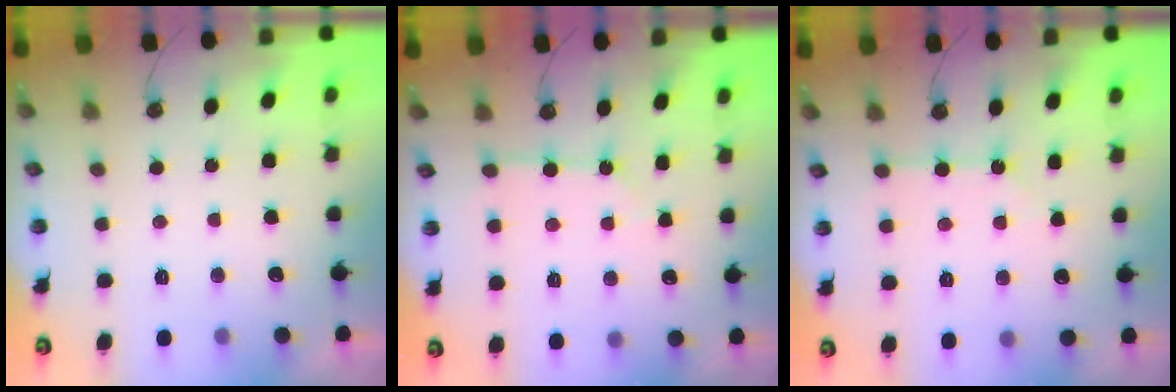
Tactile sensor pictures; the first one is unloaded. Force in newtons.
{"total": 2.9, "press": 2.8, "slide": 0.4}
{"total": 2.7, "press": 2.7, "slide": 0.5}